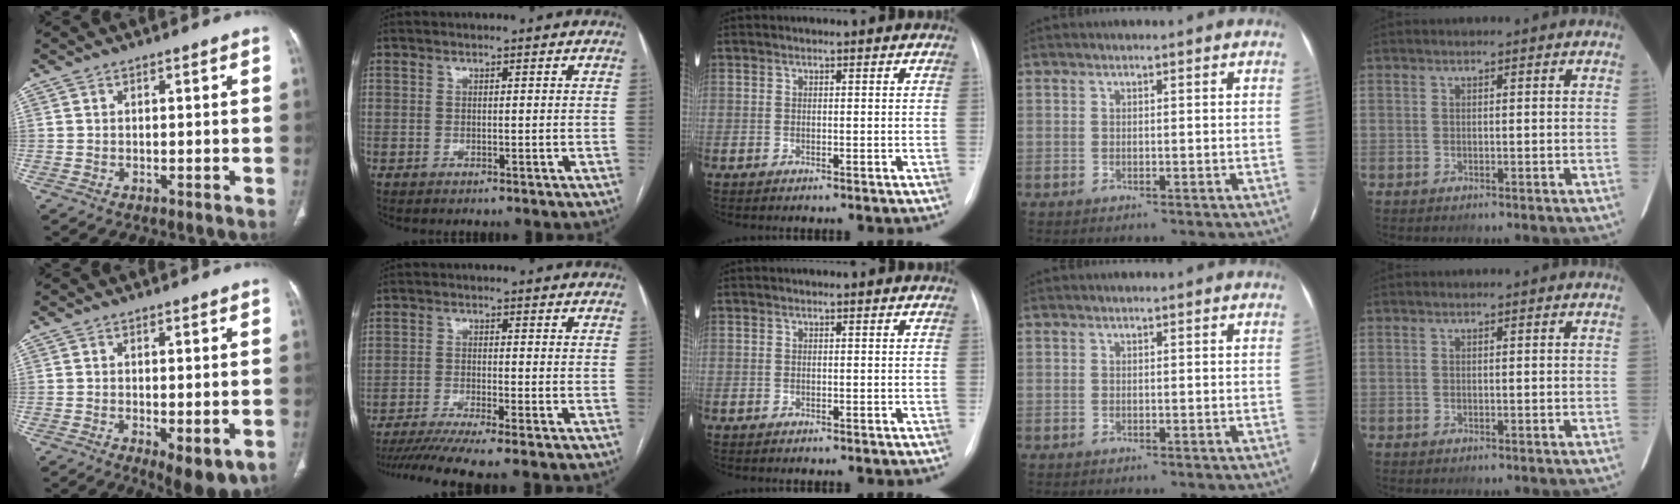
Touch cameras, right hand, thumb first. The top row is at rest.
{"thumb": {"total": 7.5, "force": [-2.4, 2.9, 6.5], "torque": [-0.088, -0.014, -0.027]}, "index": {"total": 8.7, "force": [-7.1, -1.1, 4.9], "torque": [-0.072, -0.018, -0.114]}}